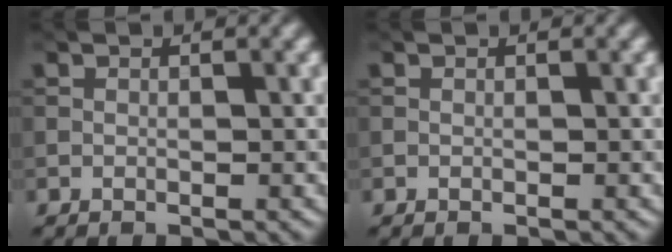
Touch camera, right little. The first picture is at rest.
{"total": 0.0}